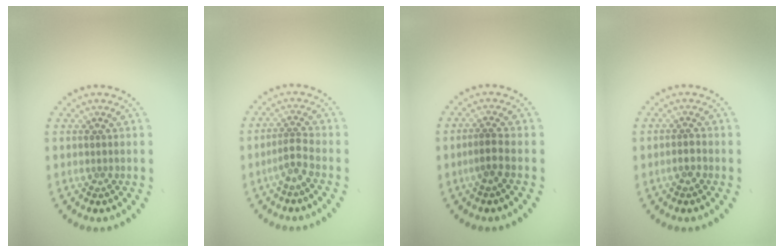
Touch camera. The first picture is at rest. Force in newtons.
{"total": 2.0, "press": 1.3, "slide": 1.4}
{"total": 1.6, "press": 1.3, "slide": 0.9}
{"total": 1.2, "press": 1.0, "slide": 0.6}